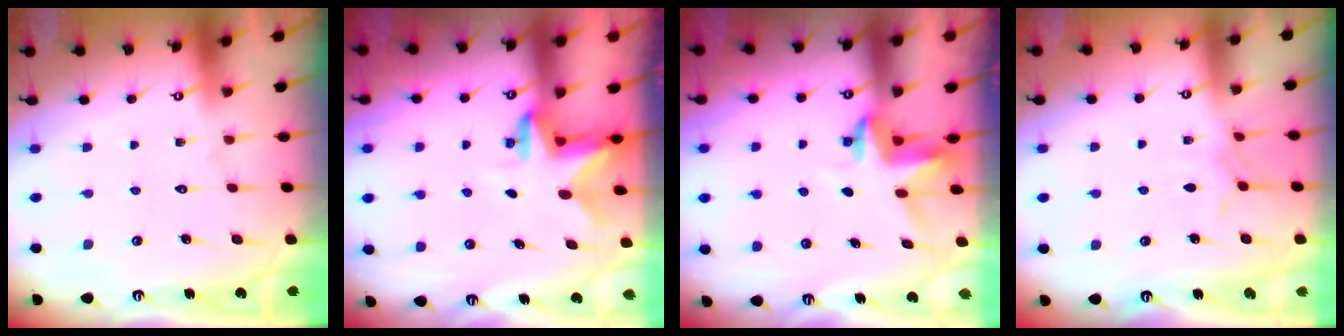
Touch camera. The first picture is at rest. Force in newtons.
{"total": 2.5, "press": 2.5, "slide": 0.5}
{"total": 3.9, "press": 3.8, "slide": 0.4}
{"total": 3.5, "press": 3.5, "slide": 0.7}